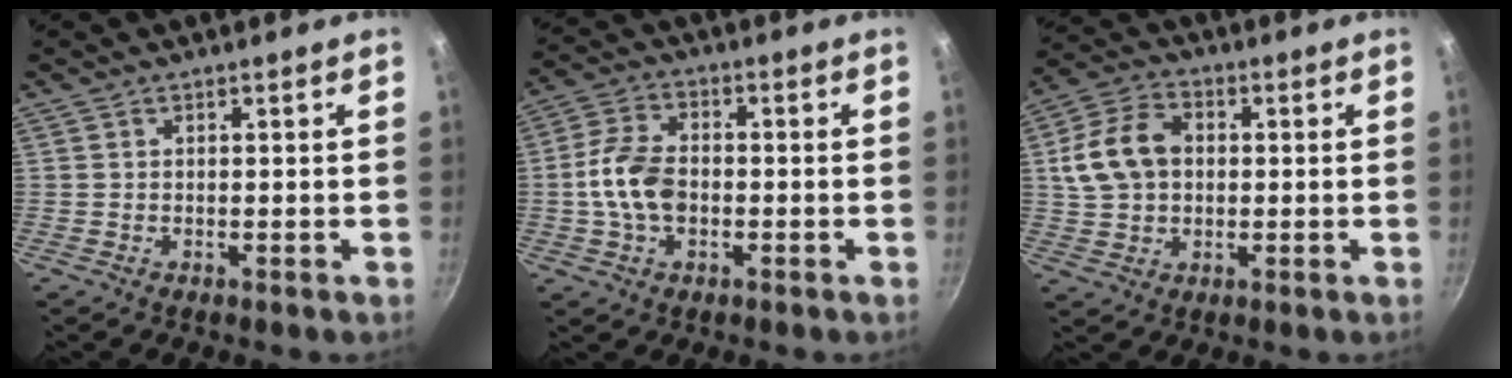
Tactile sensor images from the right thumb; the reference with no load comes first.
{"total": 9.4, "force": [-1.3, 6.2, 7.0], "torque": [-0.129, 0.024, -0.031]}
{"total": 11.6, "force": [1.4, 8.6, 7.8], "torque": [-0.130, 0.018, 0.017]}